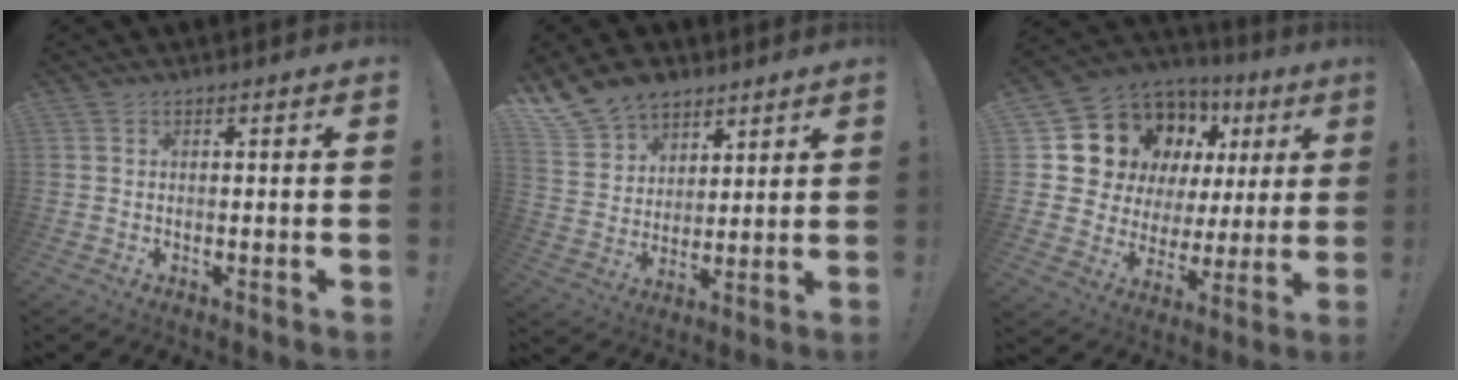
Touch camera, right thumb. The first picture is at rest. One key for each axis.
{"total": 12.7, "fx": 9.3, "fy": 8.1, "fz": 3.1, "tx": -0.069, "ty": -0.065, "tz": 0.185}
{"total": 12.9, "fx": 8.4, "fy": 8.5, "fz": 5.0, "tx": -0.083, "ty": -0.073, "tz": 0.168}